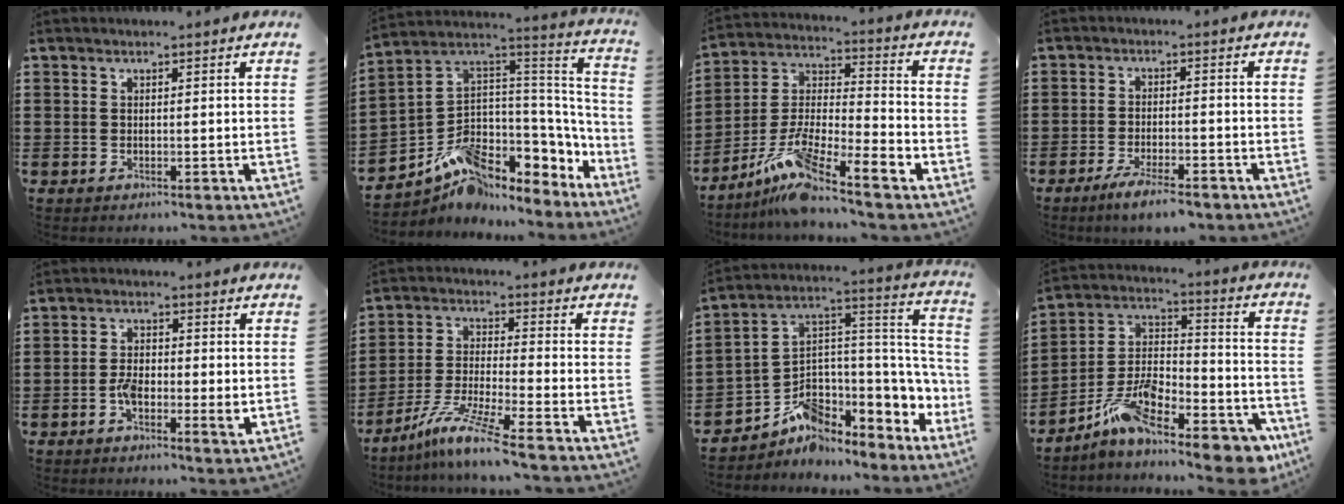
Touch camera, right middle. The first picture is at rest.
{"total": 8.4, "force": [-5.0, 5.6, 3.9], "torque": [-0.084, -0.008, -0.092]}
{"total": 9.1, "force": [-7.2, 0.2, 5.5], "torque": [-0.124, -0.017, -0.152]}
{"total": 4.4, "force": [-3.7, 0.4, 2.4], "torque": [-0.053, -0.006, -0.071]}
{"total": 4.3, "force": [-1.2, 1.9, 3.7], "torque": [-0.061, 0.002, -0.025]}
{"total": 8.7, "force": [-7.0, -0.3, 5.2], "torque": [-0.106, -0.013, -0.137]}
{"total": 5.8, "force": [-2.8, 4.3, 2.8], "torque": [-0.072, -0.037, -0.055]}
{"total": 11.5, "force": [-9.0, 3.5, 6.2], "torque": [-0.116, 0.009, -0.178]}